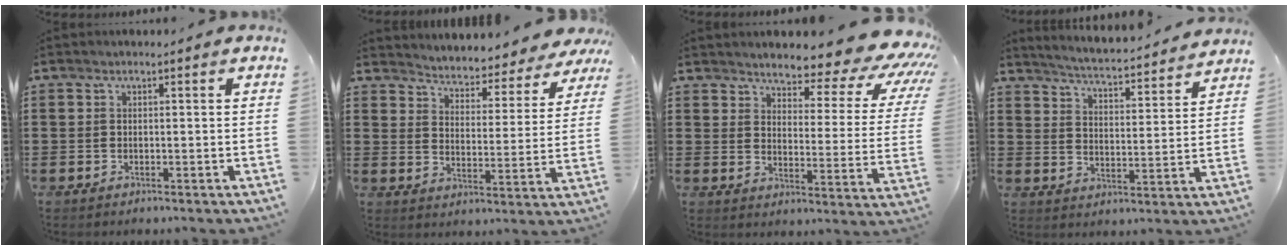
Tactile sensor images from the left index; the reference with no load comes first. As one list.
[{"total": 3.4, "force": [3.3, -0.1, -0.3], "torque": [-0.020, -0.037, 0.049]}, {"total": 6.7, "force": [5.7, 1.3, 3.4], "torque": [-0.067, -0.050, 0.091]}, {"total": 3.9, "force": [3.8, -0.6, 0.7], "torque": [-0.036, -0.041, 0.057]}]